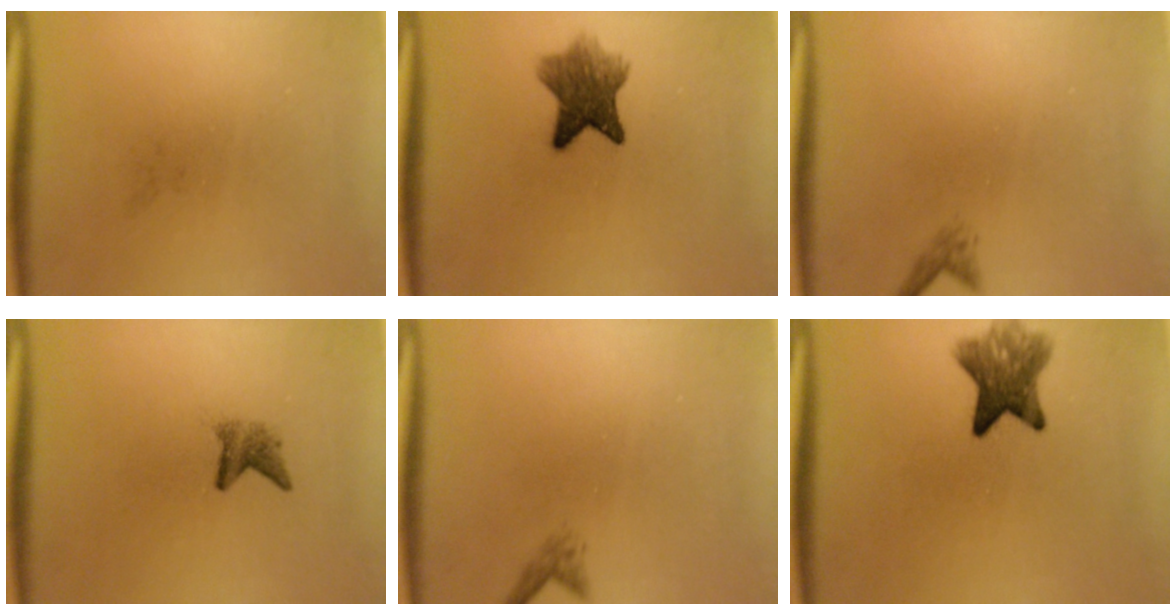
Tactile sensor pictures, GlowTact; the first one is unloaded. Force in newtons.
{"total": 6.6}
{"total": 1.0}
{"total": 2.0}
{"total": 1.0}
{"total": 6.5}